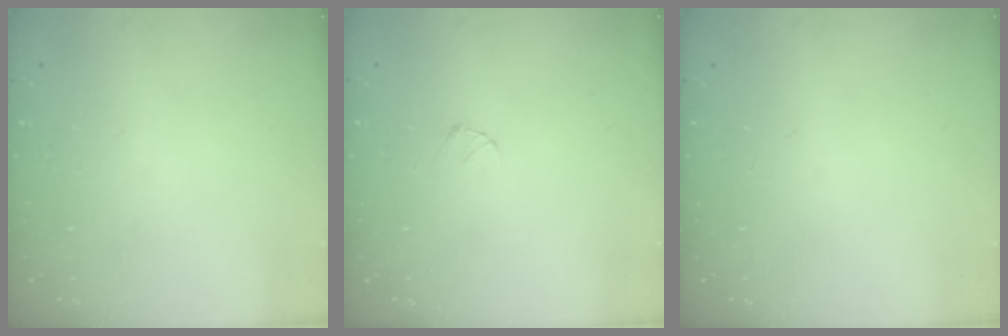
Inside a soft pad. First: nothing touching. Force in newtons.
{"total": 2.7, "press": 2.7, "slide": 0.3}
{"total": 0.0}